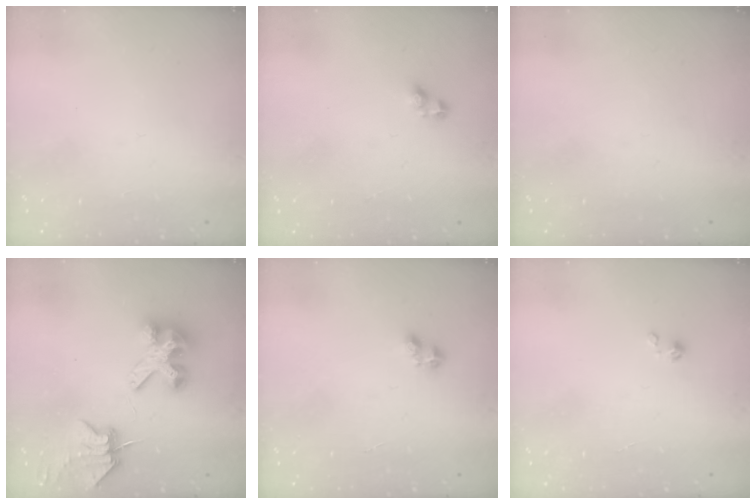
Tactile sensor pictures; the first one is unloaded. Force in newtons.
{"total": 2.9, "press": 2.9, "slide": 0.4}
{"total": 0.0}
{"total": 6.7, "press": 6.7, "slide": 0.9}
{"total": 2.2, "press": 2.1, "slide": 0.6}
{"total": 0.0}